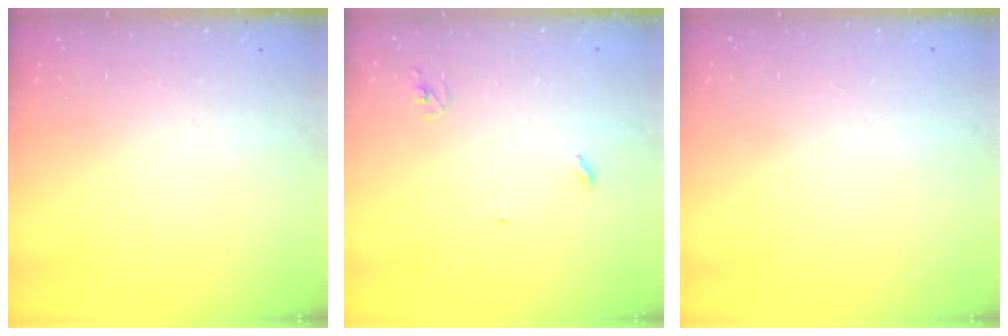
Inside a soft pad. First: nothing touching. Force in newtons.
{"total": 2.8, "press": 2.8, "slide": 0.2}
{"total": 1.1, "press": 0.9, "slide": 0.6}